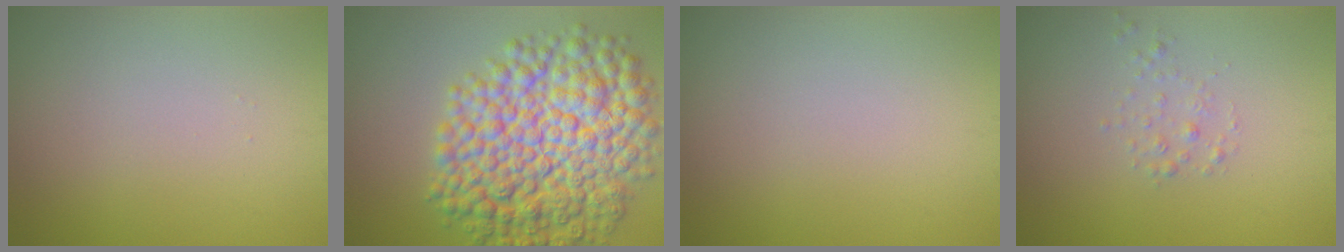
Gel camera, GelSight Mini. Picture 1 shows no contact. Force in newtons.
{"total": 12.2, "press": 12.2, "slide": 0.2}
{"total": 0.0}
{"total": 1.0, "press": 1.0, "slide": 0.0}